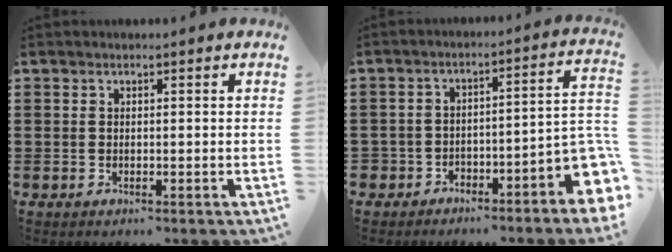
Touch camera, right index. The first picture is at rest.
{"total": 5.1, "force": [-4.1, 1.4, 2.5], "torque": [-0.039, -0.003, -0.080]}